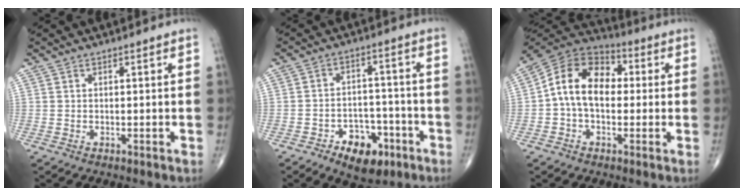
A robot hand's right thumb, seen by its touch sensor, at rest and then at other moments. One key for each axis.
{"total": 9.7, "fx": -5.2, "fy": 6.0, "fz": 5.6, "tx": -0.049, "ty": 0.038, "tz": -0.073}
{"total": 13.0, "fx": 0.2, "fy": 8.9, "fz": 9.5, "tx": -0.148, "ty": 0.037, "tz": -0.011}